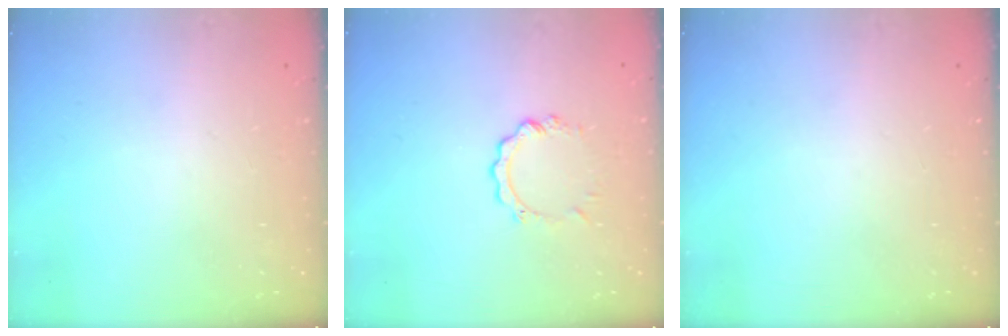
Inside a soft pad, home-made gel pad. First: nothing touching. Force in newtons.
{"total": 4.0, "press": 4.0, "slide": 0.4}
{"total": 0.0}